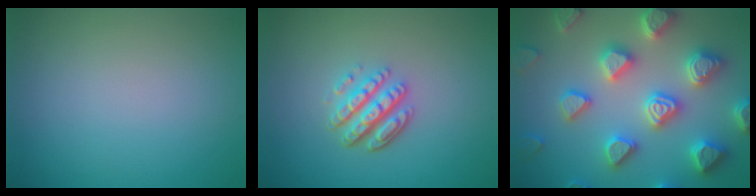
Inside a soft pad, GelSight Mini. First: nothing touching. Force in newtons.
{"total": 4.4, "press": 3.3, "slide": 2.9}
{"total": 7.4, "press": 7.2, "slide": 1.6}